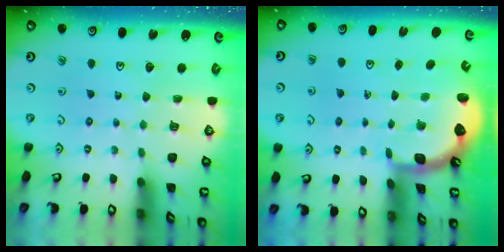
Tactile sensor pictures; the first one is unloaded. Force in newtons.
{"total": 2.6, "press": 1.7, "slide": 1.9}